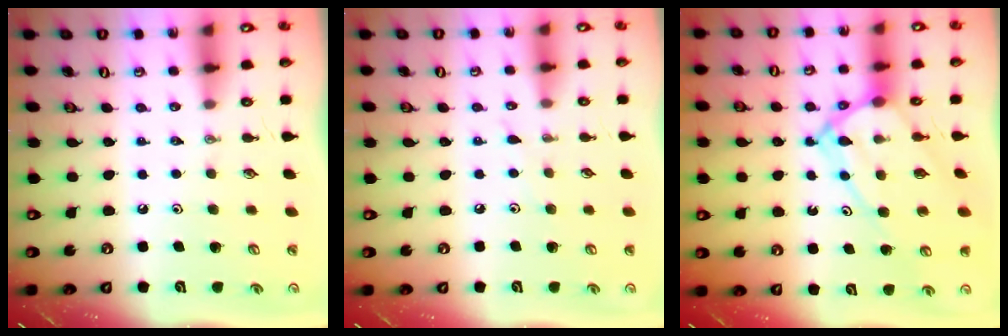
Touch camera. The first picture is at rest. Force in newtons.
{"total": 3.1, "press": 3.1, "slide": 0.3}
{"total": 12.7, "press": 12.6, "slide": 1.1}